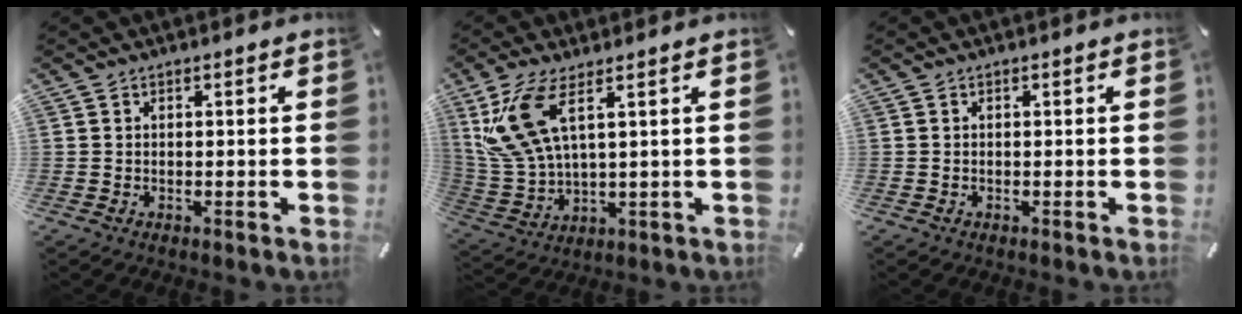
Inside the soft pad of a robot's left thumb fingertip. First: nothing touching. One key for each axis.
{"total": 12.3, "fx": 5.9, "fy": 5.0, "fz": 9.5, "tx": -0.228, "ty": -0.016, "tz": 0.108}
{"total": 0.0}